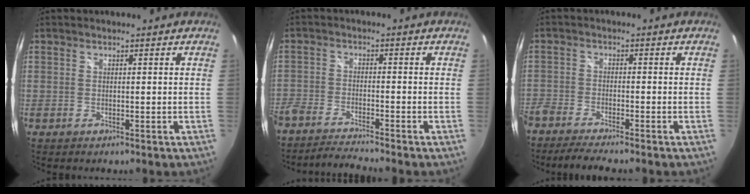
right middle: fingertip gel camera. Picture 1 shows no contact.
{"total": 6.8, "force": [-6.4, 0.2, 2.3], "torque": [-0.072, -0.018, -0.123]}
{"total": 7.2, "force": [-6.3, 0.9, 3.3], "torque": [-0.094, -0.020, -0.114]}